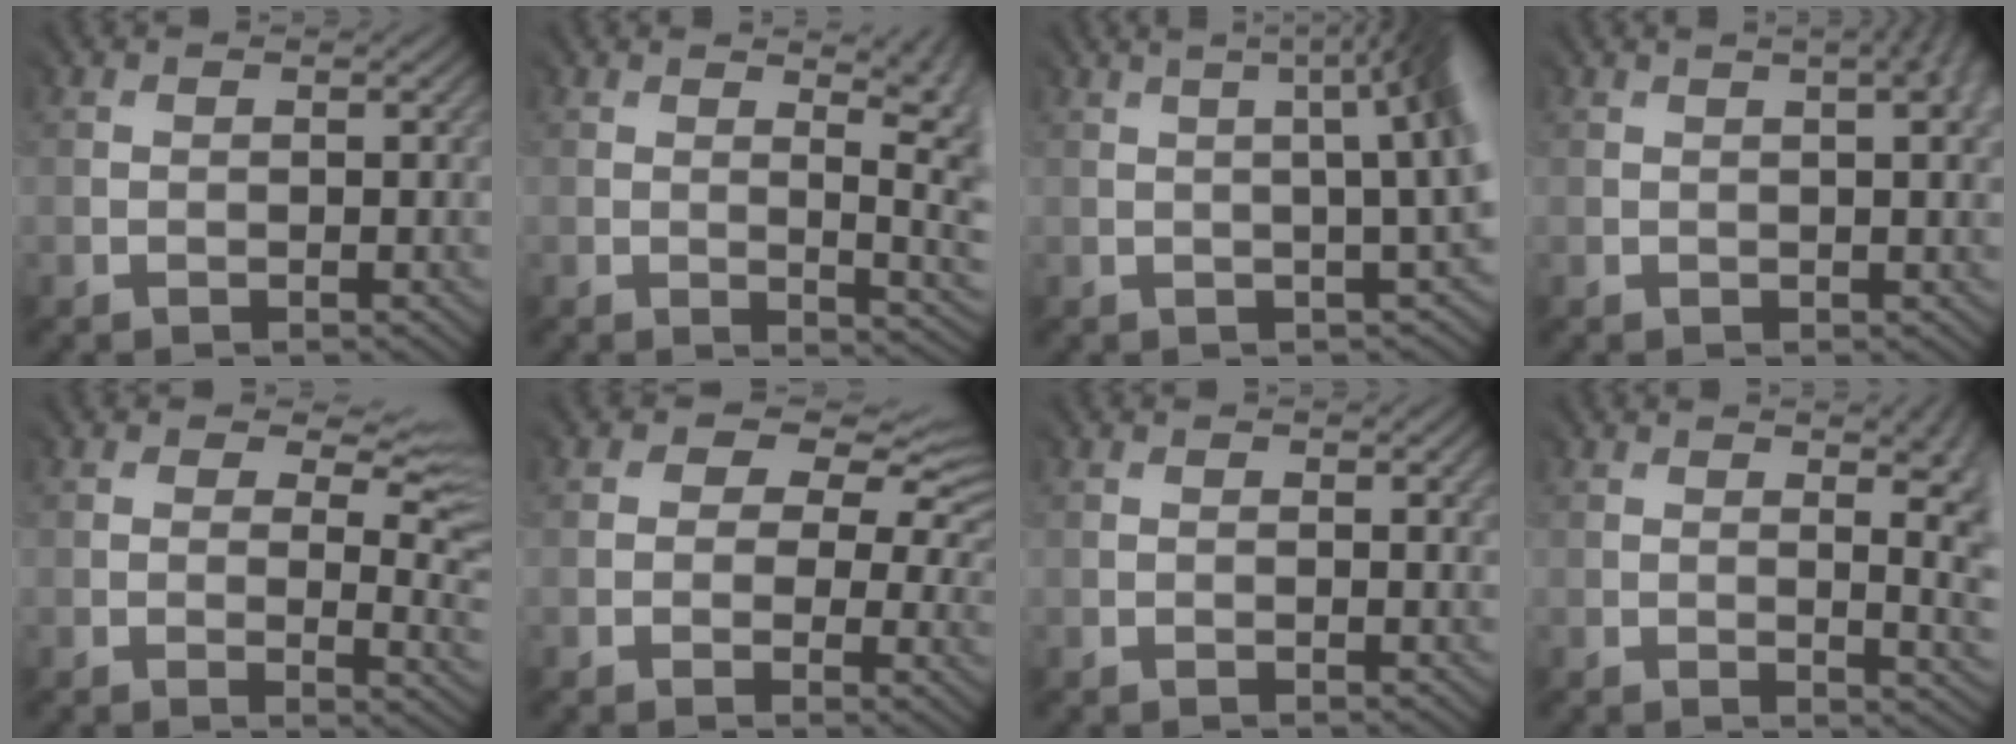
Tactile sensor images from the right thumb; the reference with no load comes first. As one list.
[{"total": 8.0, "force": [1.1, 3.2, 7.3], "torque": [-0.063, 0.016, 0.009]}, {"total": 9.4, "force": [0.9, 2.6, 9.0], "torque": [-0.058, 0.039, 0.000]}, {"total": 6.4, "force": [1.7, 2.5, 5.6], "torque": [-0.040, 0.022, 0.006]}, {"total": 7.3, "force": [2.6, 3.7, 5.7], "torque": [-0.085, -0.006, 0.045]}, {"total": 9.1, "force": [2.4, 5.8, 6.6], "torque": [-0.087, 0.001, 0.048]}, {"total": 0.8, "force": [0.3, 0.1, 0.8], "torque": [-0.015, 0.000, 0.003]}, {"total": 9.0, "force": [0.8, 3.9, 8.0], "torque": [-0.068, 0.005, 0.005]}]